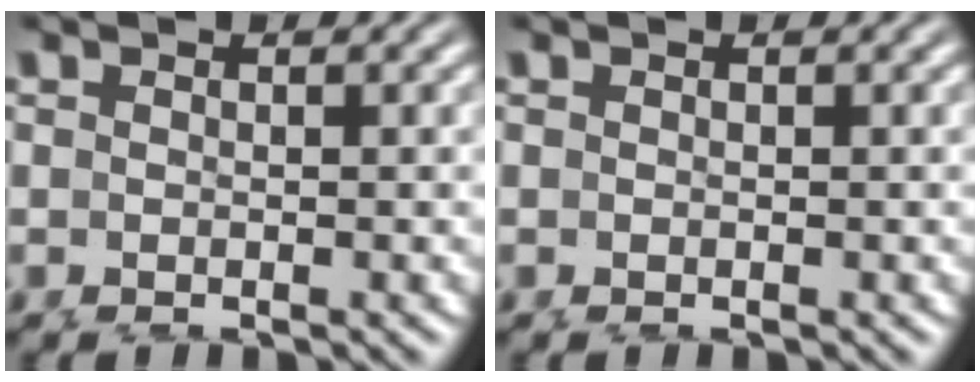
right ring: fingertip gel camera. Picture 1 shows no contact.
{"total": 0.0}